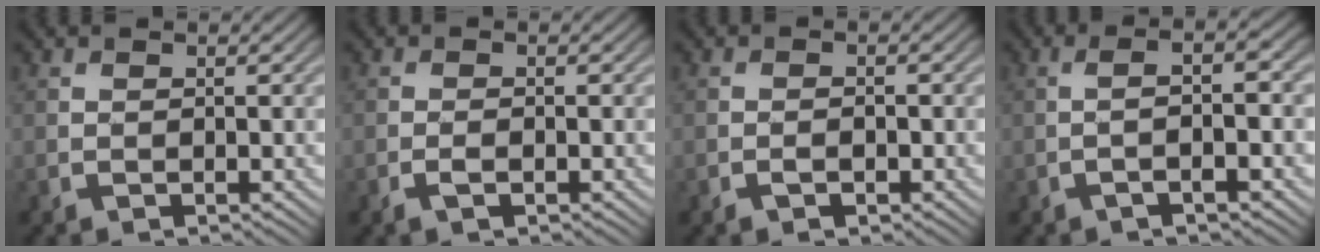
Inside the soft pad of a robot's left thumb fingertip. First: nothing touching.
{"total": 1.3, "force": [-0.7, 0.6, 1.0], "torque": [-0.023, 0.000, -0.017]}
{"total": 1.6, "force": [-0.8, 0.9, 1.0], "torque": [-0.016, 0.002, -0.017]}
{"total": 4.0, "force": [-1.0, 0.6, 3.8], "torque": [-0.065, 0.010, -0.031]}